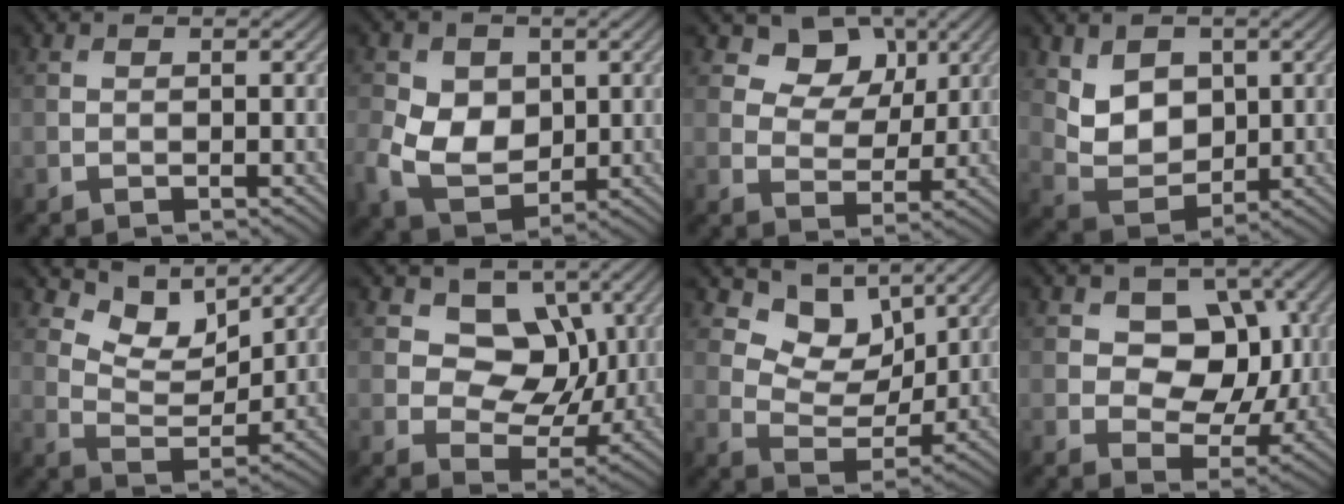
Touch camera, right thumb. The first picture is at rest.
{"total": 8.2, "force": [0.1, 6.4, 5.2], "torque": [-0.127, -0.011, -0.002]}
{"total": 6.5, "force": [3.4, 4.6, 2.9], "torque": [-0.048, -0.017, 0.058]}
{"total": 6.3, "force": [2.1, 4.6, 3.7], "torque": [-0.083, -0.014, 0.037]}
{"total": 7.3, "force": [5.4, 3.2, 3.6], "torque": [-0.075, -0.008, 0.094]}
{"total": 8.5, "force": [2.8, 6.7, 4.6], "torque": [-0.093, -0.011, 0.044]}
{"total": 8.2, "force": [5.0, 5.1, 4.1], "torque": [-0.077, -0.010, 0.081]}
{"total": 8.1, "force": [1.5, 6.0, 5.1], "torque": [-0.079, -0.006, 0.012]}